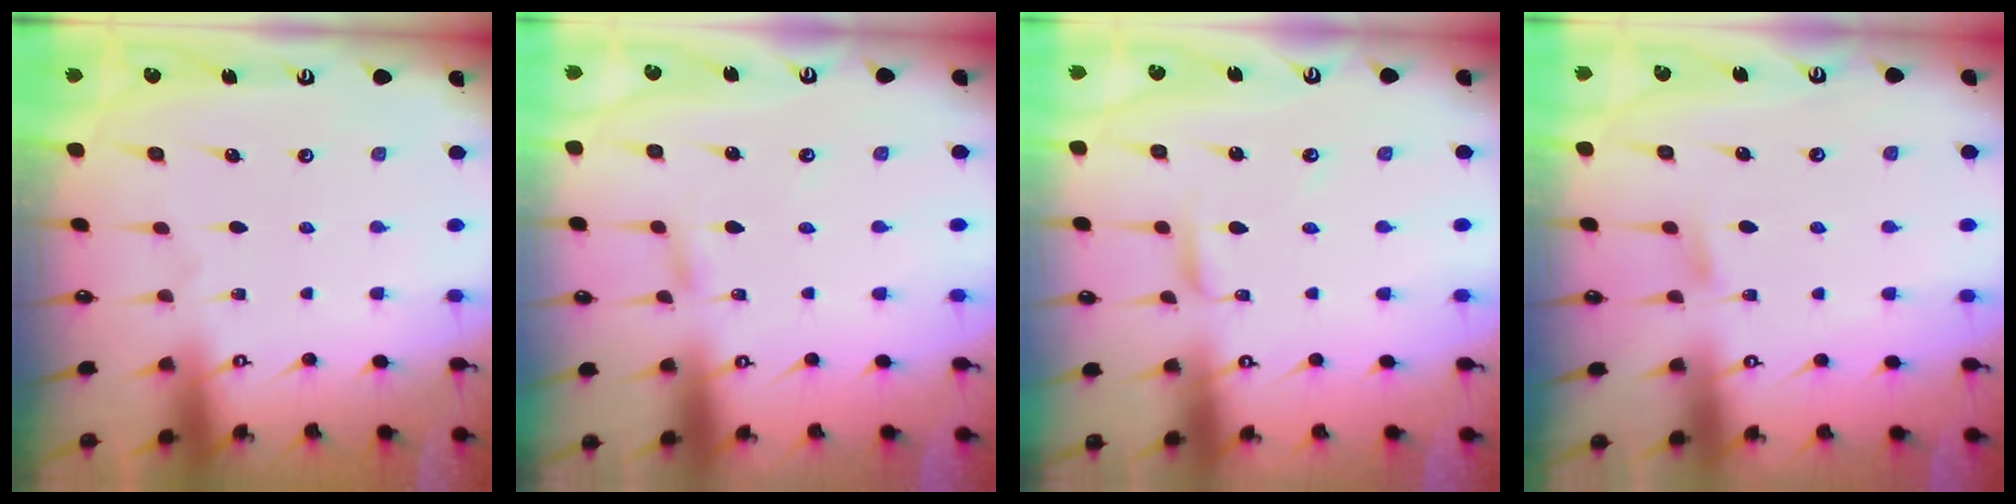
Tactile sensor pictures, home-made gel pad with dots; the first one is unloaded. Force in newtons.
{"total": 2.3, "press": 2.3, "slide": 0.1}
{"total": 2.7, "press": 2.7, "slide": 0.2}
{"total": 4.6, "press": 4.6, "slide": 0.6}